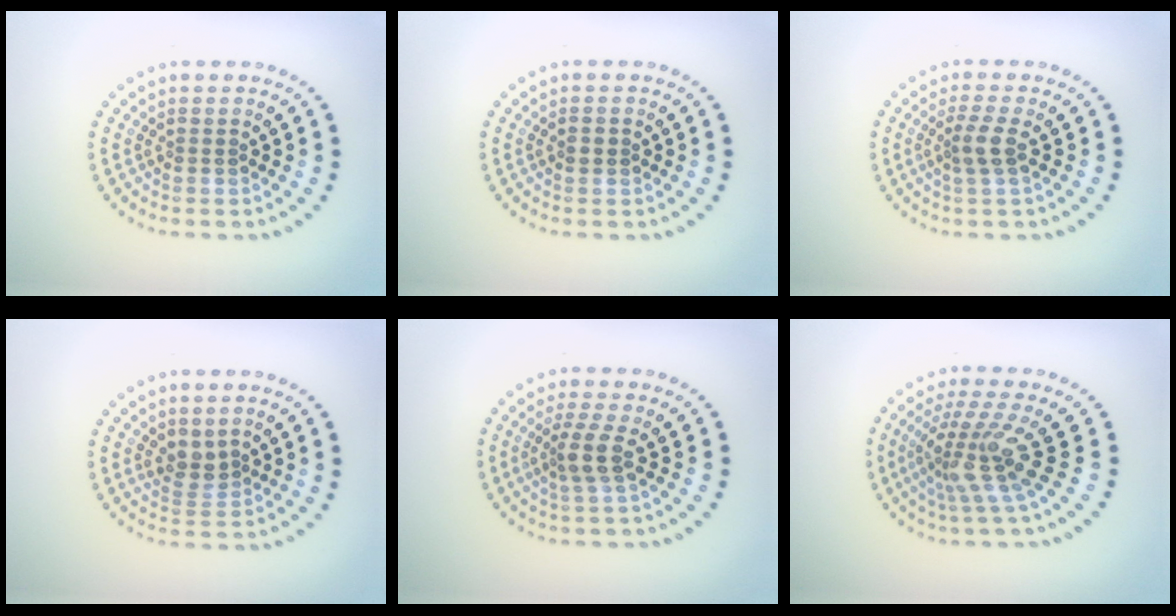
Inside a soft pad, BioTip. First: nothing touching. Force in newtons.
{"total": 1.0, "press": 1.0, "slide": 0.1}
{"total": 2.1, "press": 1.6, "slide": 1.3}
{"total": 1.9, "press": 1.6, "slide": 1.1}
{"total": 2.8, "press": 2.2, "slide": 1.7}
{"total": 4.7, "press": 3.1, "slide": 3.6}